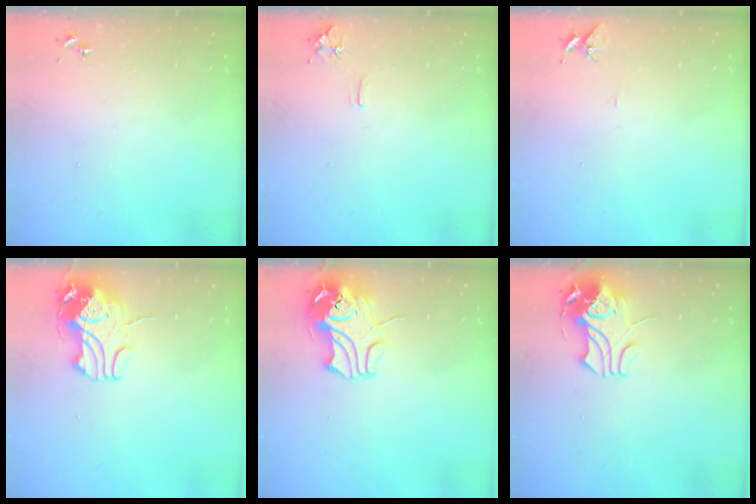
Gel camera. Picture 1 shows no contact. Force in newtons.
{"total": 6.3, "press": 6.3, "slide": 0.8}
{"total": 6.1, "press": 6.0, "slide": 0.6}
{"total": 11.6, "press": 11.5, "slide": 1.5}
{"total": 11.7, "press": 11.5, "slide": 1.7}
{"total": 9.6, "press": 9.5, "slide": 1.3}